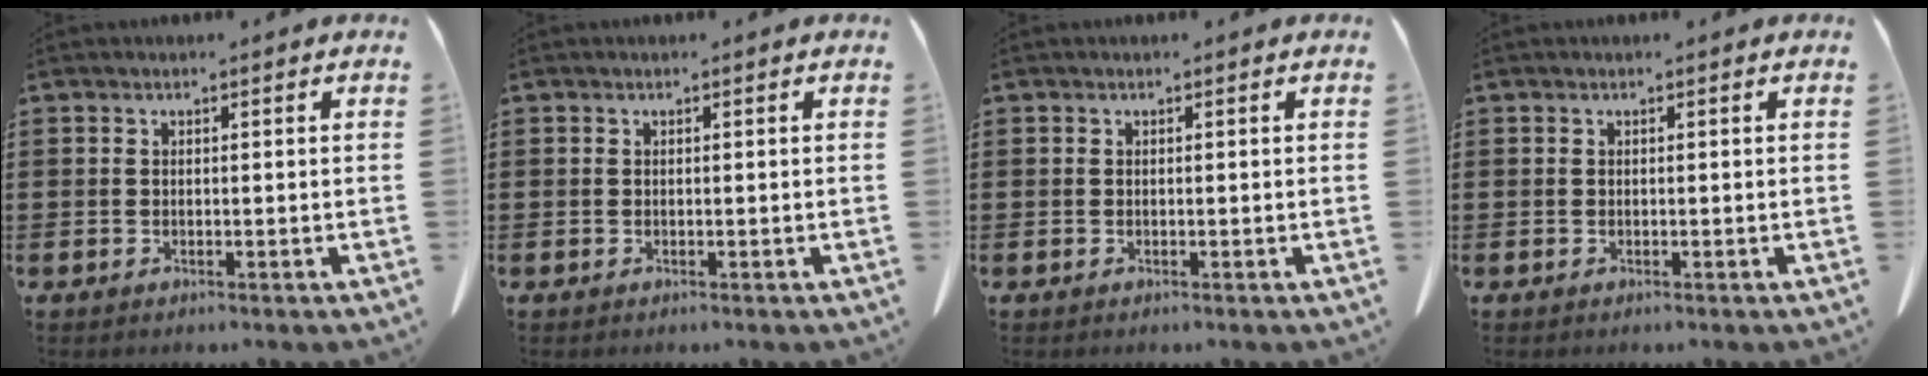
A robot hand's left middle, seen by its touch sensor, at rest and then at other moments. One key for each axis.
{"total": 0.0}
{"total": 0.0}
{"total": 0.0}